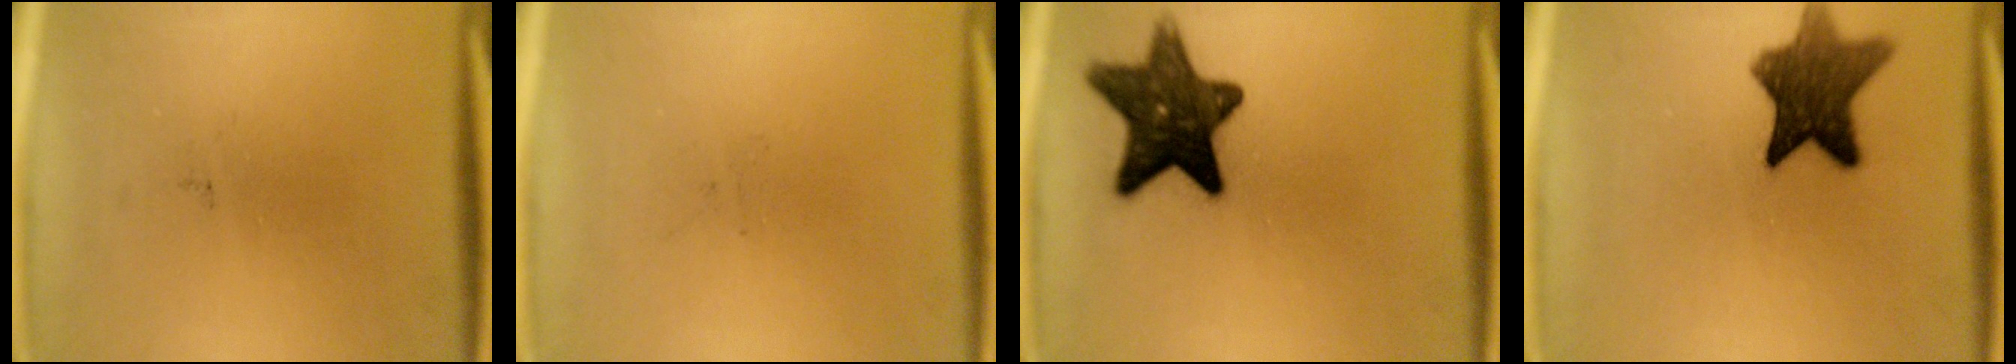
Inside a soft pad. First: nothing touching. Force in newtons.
{"total": 0.0}
{"total": 13.5}
{"total": 10.5}